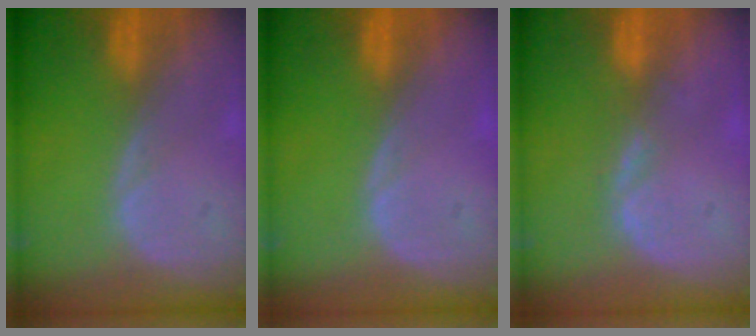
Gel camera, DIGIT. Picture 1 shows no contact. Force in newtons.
{"total": 0.0}
{"total": 2.3, "press": 1.8, "slide": 1.5}